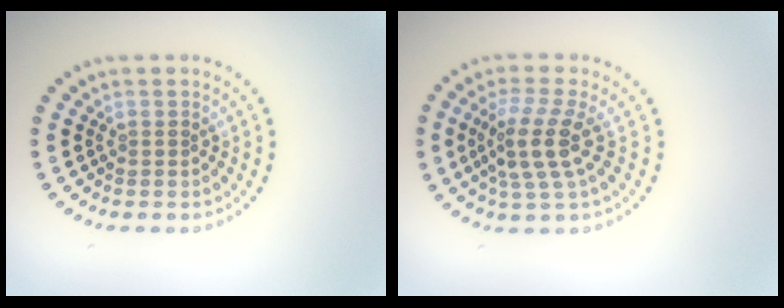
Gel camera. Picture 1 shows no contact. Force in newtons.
{"total": 3.8, "press": 3.2, "slide": 2.1}